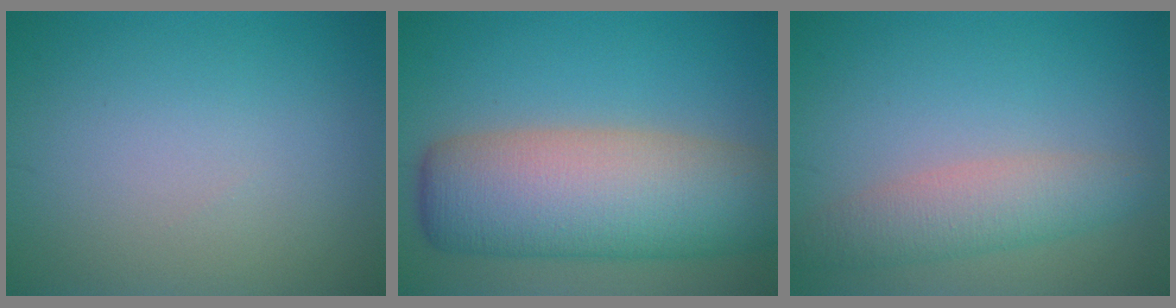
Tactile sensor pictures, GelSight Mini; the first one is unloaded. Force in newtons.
{"total": 11.7, "press": 11.7, "slide": 0.6}
{"total": 4.0, "press": 4.0, "slide": 0.1}